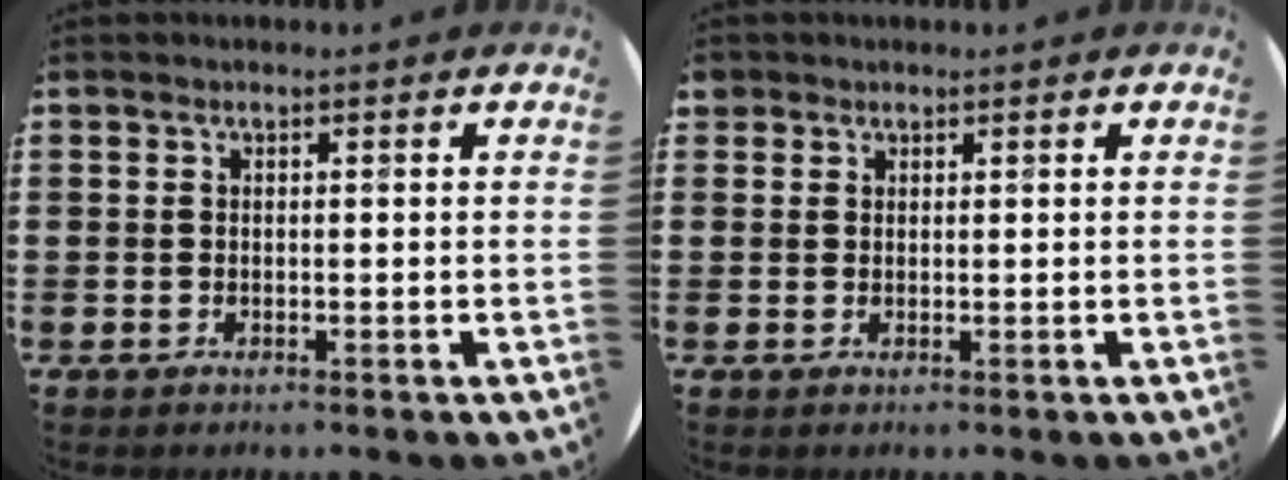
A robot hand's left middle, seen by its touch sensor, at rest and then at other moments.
{"total": 1.0, "force": [0.8, 0.5, -0.1], "torque": [0.000, 0.004, 0.017]}